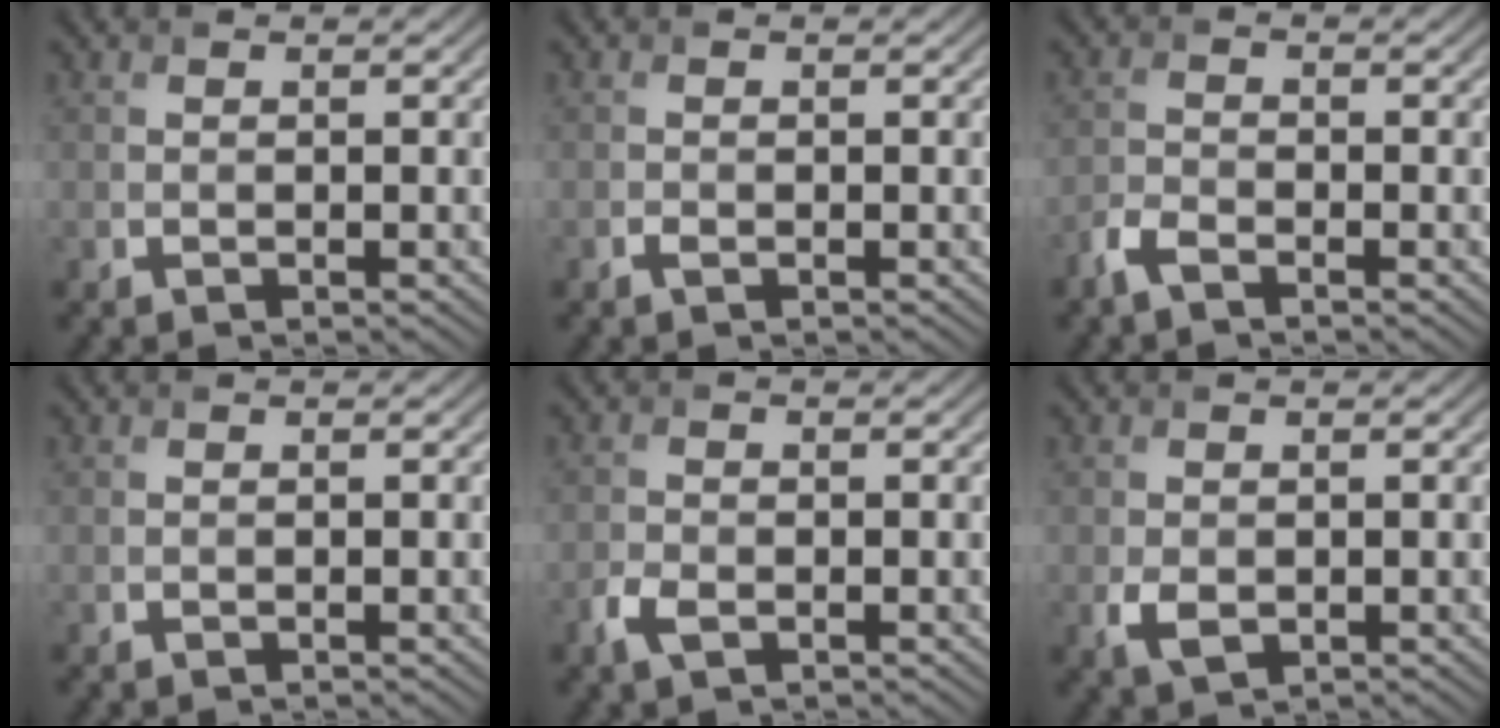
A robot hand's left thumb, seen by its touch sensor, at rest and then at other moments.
{"total": 0.7, "force": [-0.4, 0.3, 0.5], "torque": [-0.010, -0.002, -0.007]}
{"total": 2.5, "force": [-2.0, 0.8, 1.4], "torque": [-0.035, -0.003, -0.050]}
{"total": 0.0}
{"total": 2.3, "force": [-1.3, 1.2, 1.5], "torque": [-0.039, -0.004, -0.031]}
{"total": 2.3, "force": [-0.5, 1.6, 1.5], "torque": [-0.039, -0.011, -0.006]}